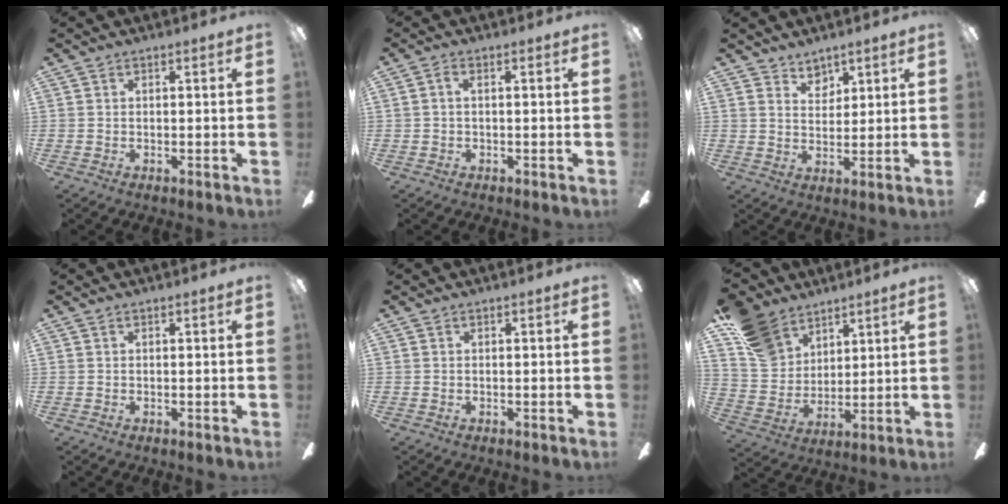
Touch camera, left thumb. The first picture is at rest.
{"total": 1.5, "force": [0.0, 0.6, 1.4], "torque": [-0.027, 0.007, -0.002]}
{"total": 4.7, "force": [4.0, 2.5, 0.5], "torque": [-0.006, -0.020, 0.073]}
{"total": 0.0}
{"total": 0.0}
{"total": 14.7, "force": [10.1, 9.6, 4.9], "torque": [-0.116, -0.040, 0.205]}